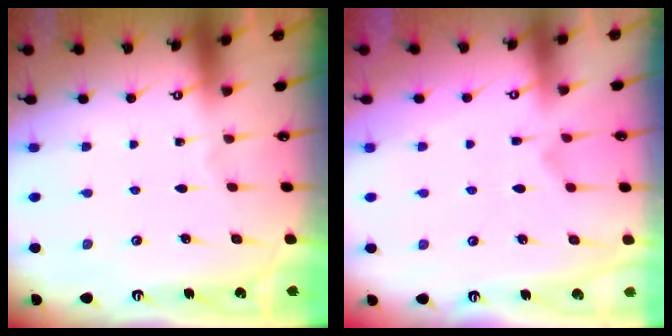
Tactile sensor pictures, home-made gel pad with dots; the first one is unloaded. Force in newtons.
{"total": 1.5, "press": 1.1, "slide": 1.1}